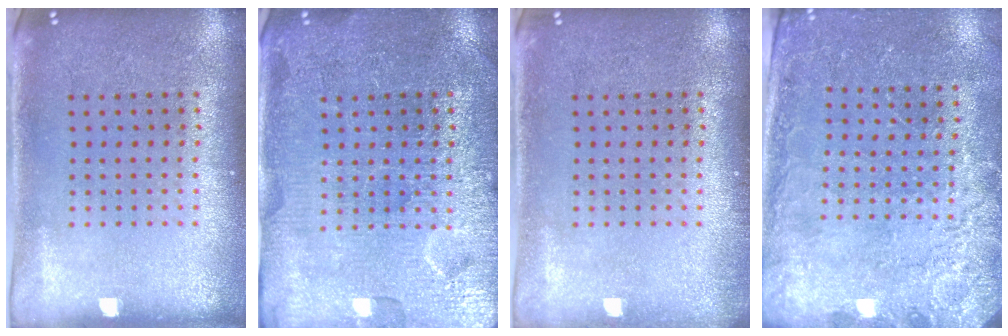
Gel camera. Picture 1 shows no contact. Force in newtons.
{"total": 3.8, "press": 3.8, "slide": 0.7}
{"total": 0.8, "press": 0.8, "slide": 0.0}
{"total": 2.4, "press": 2.4, "slide": 0.6}